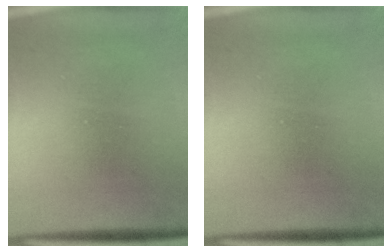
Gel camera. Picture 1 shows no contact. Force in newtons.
{"total": 0.0}